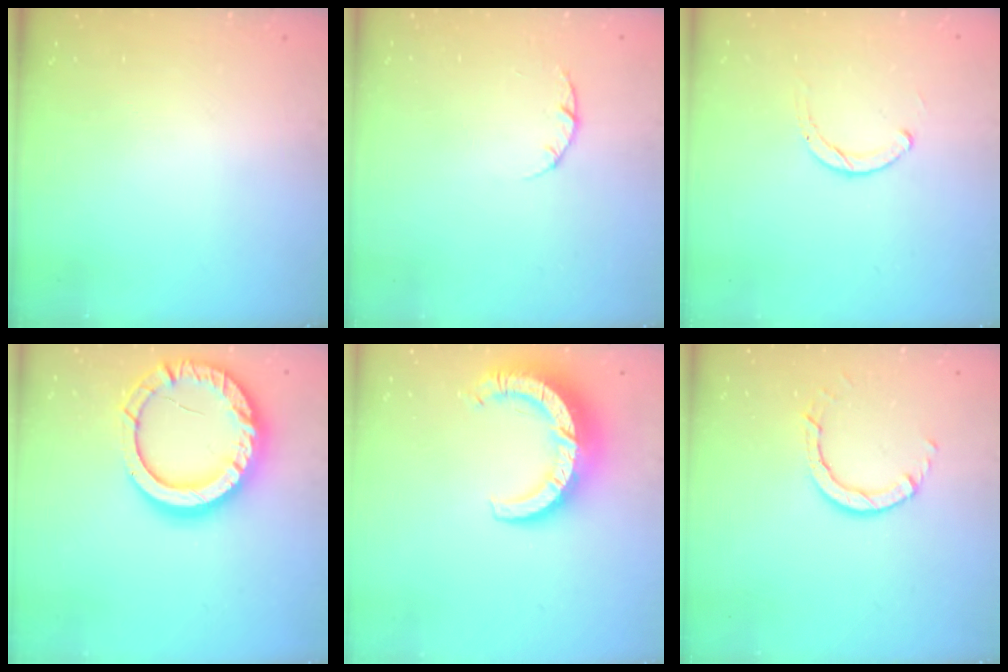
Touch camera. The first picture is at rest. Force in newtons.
{"total": 3.1, "press": 3.0, "slide": 0.4}
{"total": 1.8, "press": 1.8, "slide": 0.2}
{"total": 19.7, "press": 19.6, "slide": 1.7}
{"total": 11.2, "press": 11.2, "slide": 1.1}
{"total": 4.0, "press": 4.0, "slide": 0.4}